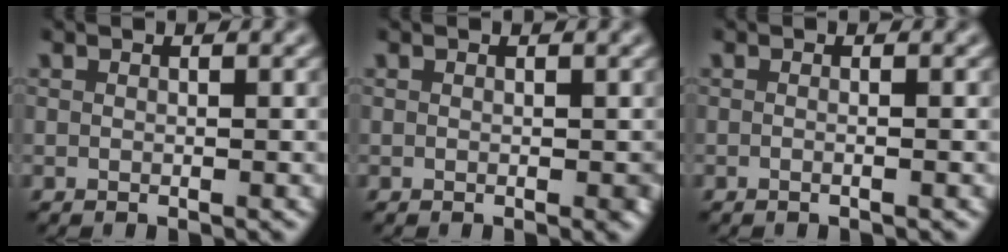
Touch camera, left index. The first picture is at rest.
{"total": 0.7, "force": [-0.1, 0.5, 0.4], "torque": [-0.005, 0.001, 0.003]}
{"total": 1.2, "force": [-0.4, 0.5, 1.0], "torque": [0.006, 0.000, -0.027]}